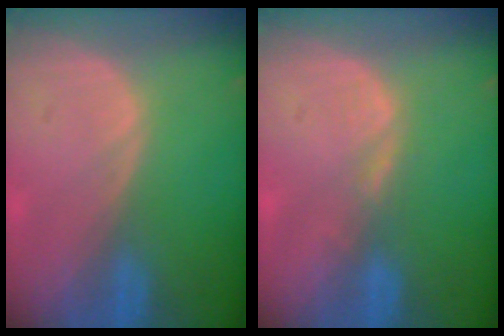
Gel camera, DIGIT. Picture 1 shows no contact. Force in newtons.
{"total": 1.3, "press": 1.3, "slide": 0.2}